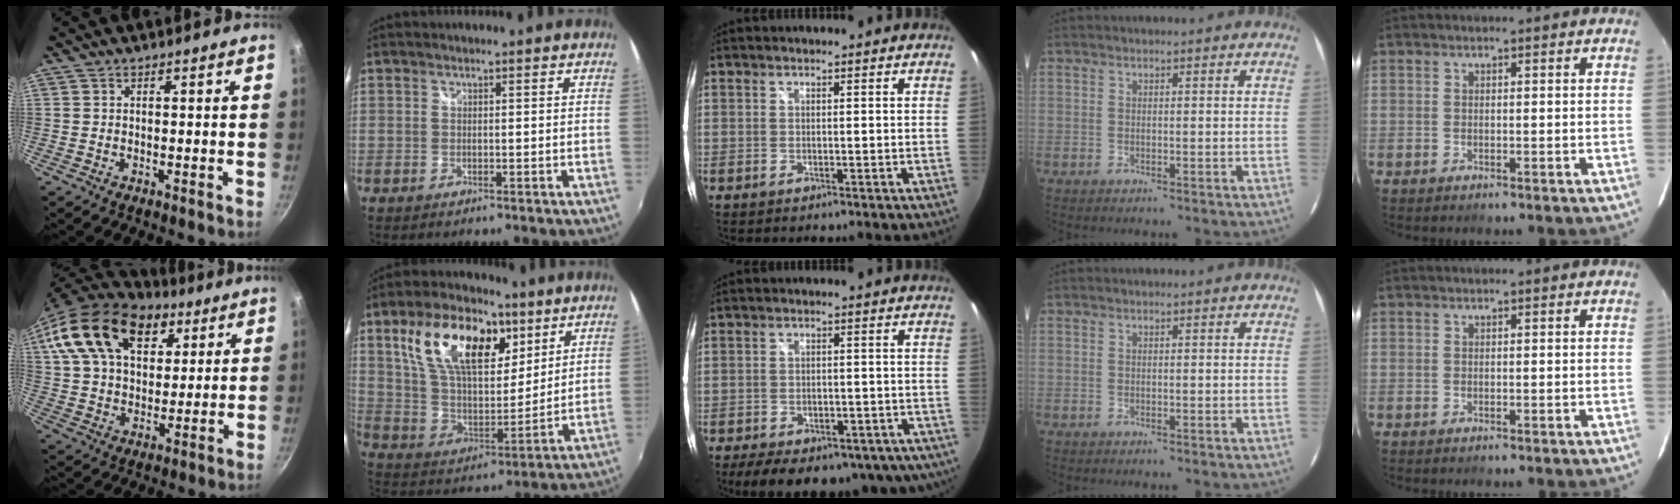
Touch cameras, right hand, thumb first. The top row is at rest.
{"thumb": {"total": 23.0, "force": [12.0, 13.8, 14.0], "torque": [-0.235, -0.010, 0.209]}, "index": {"total": 21.1, "force": [10.0, 11.1, 14.8], "torque": [-0.283, 0.023, 0.183]}, "middle": {"total": 19.1, "force": [-13.5, 9.3, 9.8], "torque": [-0.178, -0.014, -0.156]}}